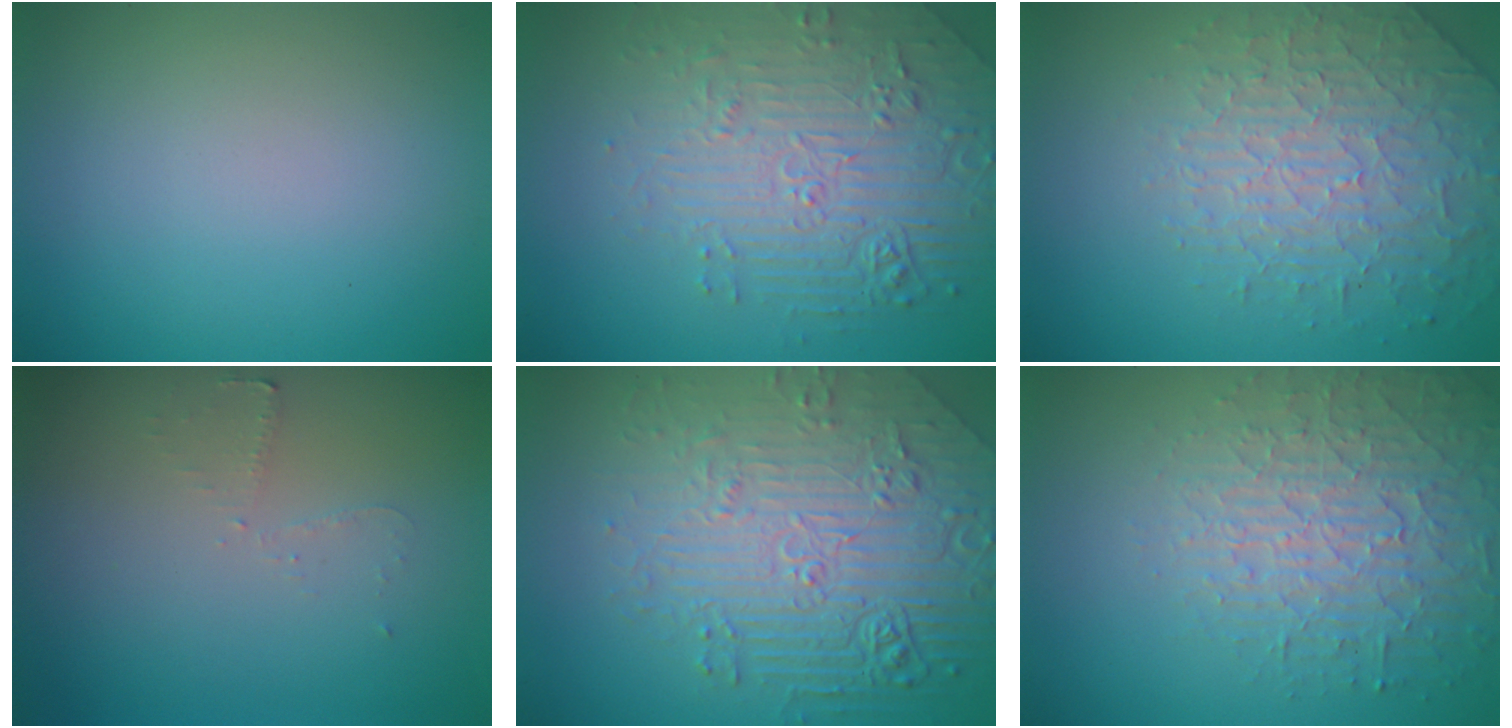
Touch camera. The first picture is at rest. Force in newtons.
{"total": 4.8, "press": 4.4, "slide": 1.9}
{"total": 3.9, "press": 3.9, "slide": 0.5}
{"total": 1.2, "press": 1.1, "slide": 0.3}
{"total": 8.8, "press": 6.1, "slide": 6.3}
{"total": 4.4, "press": 4.3, "slide": 1.2}